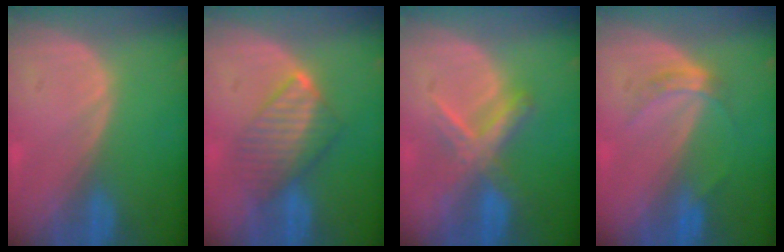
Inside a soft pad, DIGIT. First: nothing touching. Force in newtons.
{"total": 6.4, "press": 6.4, "slide": 0.8}
{"total": 5.8, "press": 5.8, "slide": 0.5}
{"total": 3.2, "press": 2.9, "slide": 1.3}